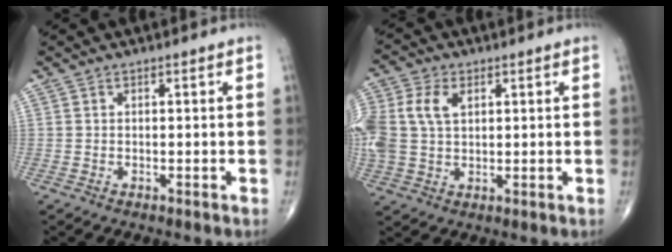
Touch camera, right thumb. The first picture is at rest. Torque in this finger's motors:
{"motor_torque": [0.93, 0.95, 1.32, -0.08, 0.14]}